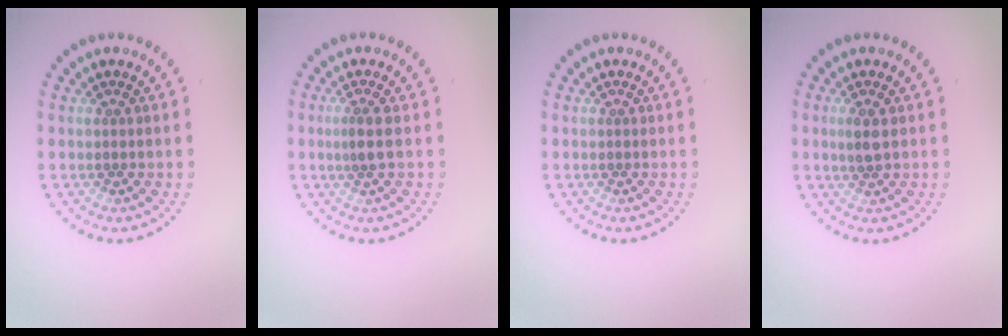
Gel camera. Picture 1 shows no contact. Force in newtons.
{"total": 1.8, "press": 1.3, "slide": 1.2}
{"total": 0.0}
{"total": 1.6, "press": 1.5, "slide": 0.5}